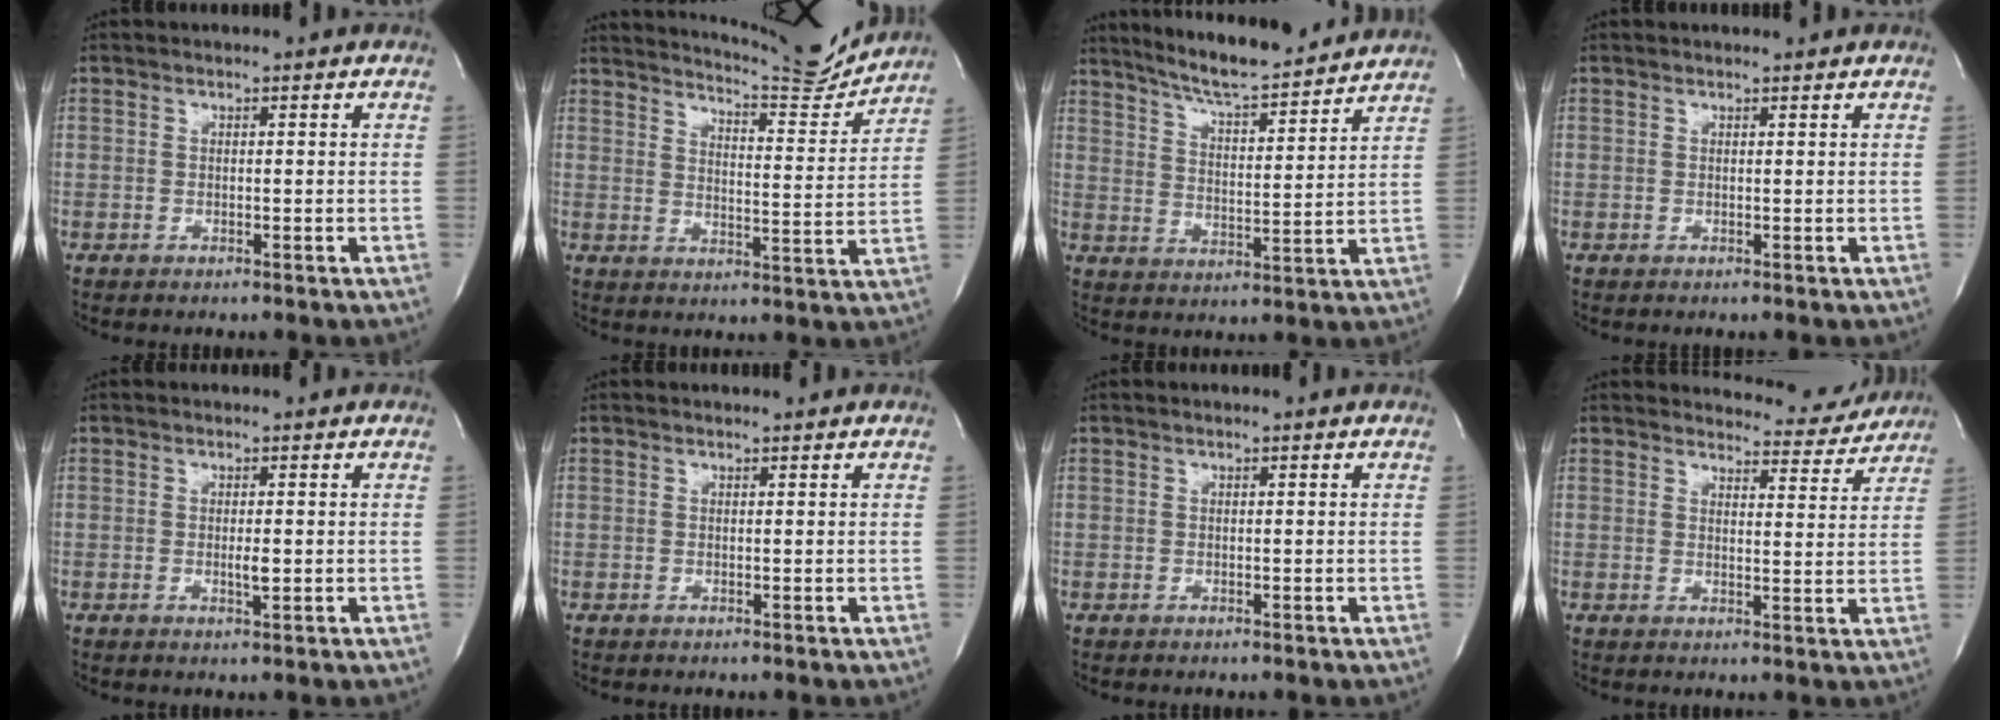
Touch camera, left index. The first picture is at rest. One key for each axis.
{"total": 12.7, "fx": 12.4, "fy": 0.0, "fz": 2.7, "tx": -0.046, "ty": -0.046, "tz": 0.163}
{"total": 14.1, "fx": 12.9, "fy": 1.1, "fz": 5.6, "tx": -0.097, "ty": -0.004, "tz": 0.197}
{"total": 1.0, "fx": 1.0, "fy": 0.1, "fz": 0.1, "tx": -0.006, "ty": 0.001, "tz": 0.013}
{"total": 1.3, "fx": -0.2, "fy": 0.3, "fz": 1.3, "tx": -0.026, "ty": -0.007, "tz": -0.003}
{"total": 0.7, "fx": 0.7, "fy": 0.0, "fz": 0.1, "tx": -0.005, "ty": -0.001, "tz": 0.009}
{"total": 0.0}
{"total": 6.9, "fx": 6.8, "fy": 1.3, "fz": -0.4, "tx": 0.014, "ty": -0.023, "tz": 0.072}